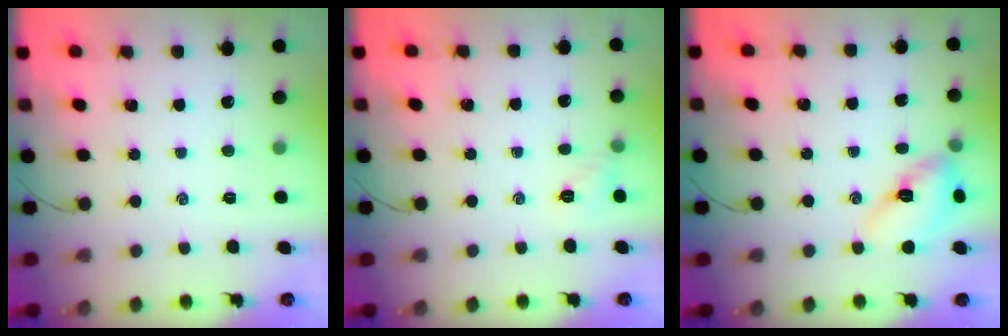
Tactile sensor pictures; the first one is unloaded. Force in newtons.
{"total": 5.3, "press": 5.1, "slide": 1.5}
{"total": 11.2, "press": 11.1, "slide": 1.2}